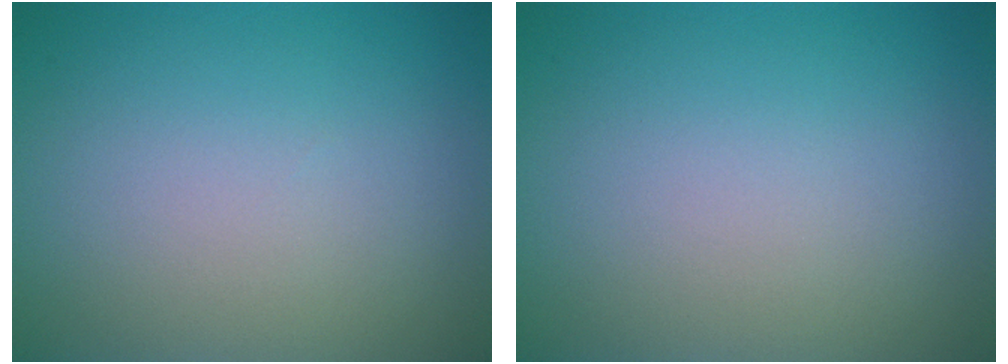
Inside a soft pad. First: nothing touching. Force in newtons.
{"total": 0.0}